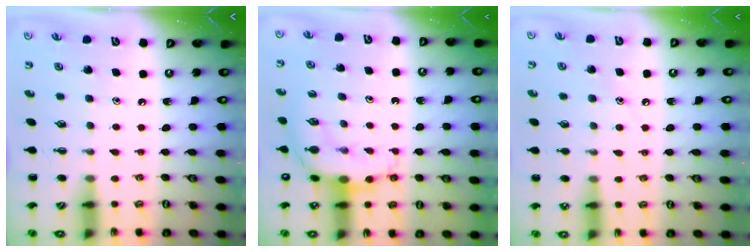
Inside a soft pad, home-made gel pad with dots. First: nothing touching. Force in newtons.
{"total": 8.7, "press": 8.5, "slide": 1.6}
{"total": 7.4, "press": 7.2, "slide": 1.9}